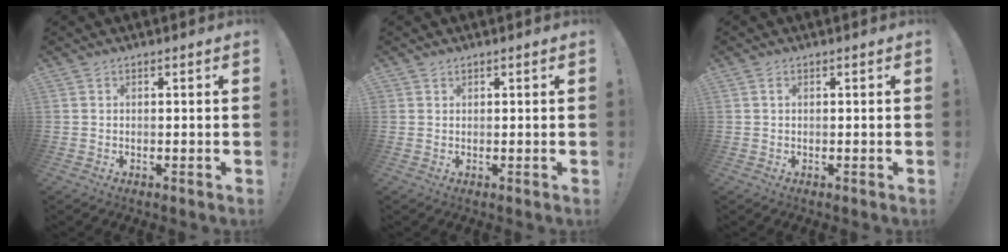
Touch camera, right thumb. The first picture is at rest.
{"total": 0.7, "force": [0.7, 0.3, 0.1], "torque": [0.000, -0.002, 0.013]}
{"total": 0.7, "force": [0.2, 0.3, 0.6], "torque": [-0.018, 0.005, 0.005]}